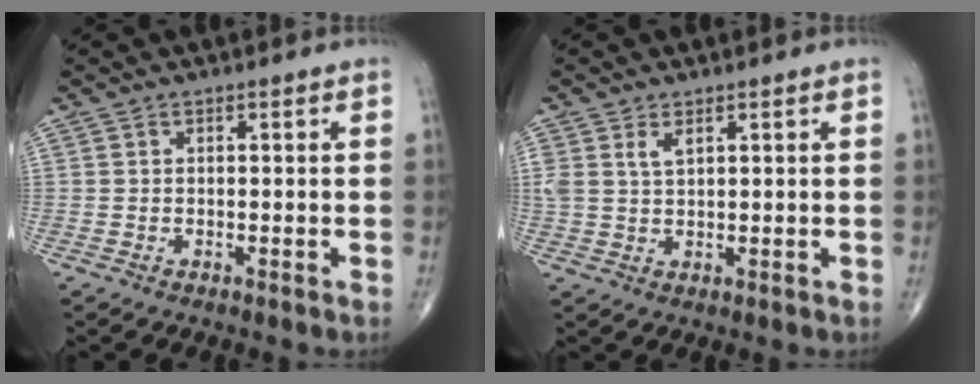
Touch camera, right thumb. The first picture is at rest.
{"total": 2.7, "force": [1.5, 1.3, 1.9], "torque": [-0.040, 0.000, 0.036]}